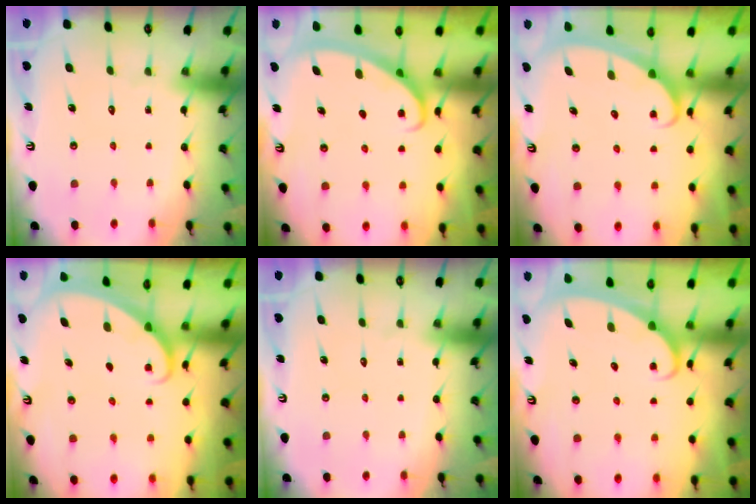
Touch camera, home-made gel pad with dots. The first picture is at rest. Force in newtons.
{"total": 3.0, "press": 2.9, "slide": 0.4}
{"total": 2.3, "press": 2.3, "slide": 0.3}
{"total": 1.6, "press": 1.5, "slide": 0.1}
{"total": 0.0}
{"total": 2.5, "press": 2.5, "slide": 0.3}